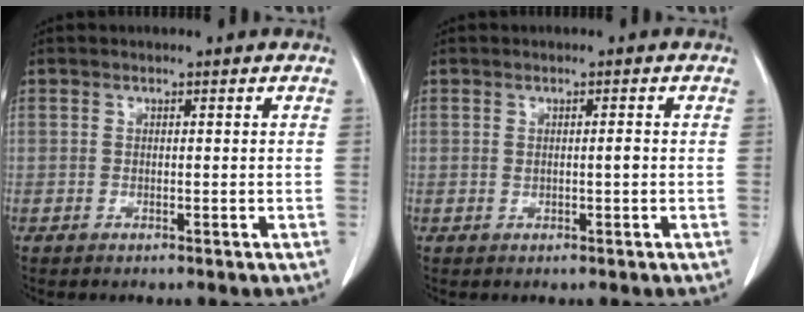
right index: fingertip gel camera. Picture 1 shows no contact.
{"total": 1.2, "force": [0.1, 0.2, 1.2], "torque": [-0.021, 0.000, 0.002]}